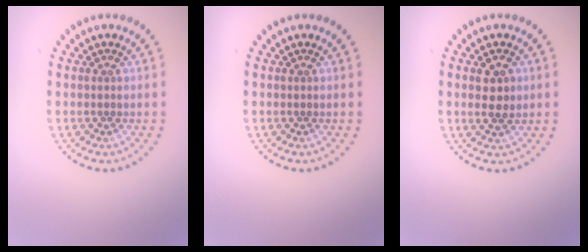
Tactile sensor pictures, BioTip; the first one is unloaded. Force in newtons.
{"total": 0.0}
{"total": 2.4, "press": 2.3, "slide": 0.4}